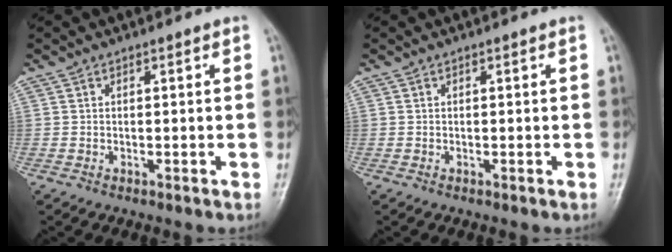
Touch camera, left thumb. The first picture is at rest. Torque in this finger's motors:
{"motor_torque": [0.00, 0.00, 0.00, 0.00, 0.00]}